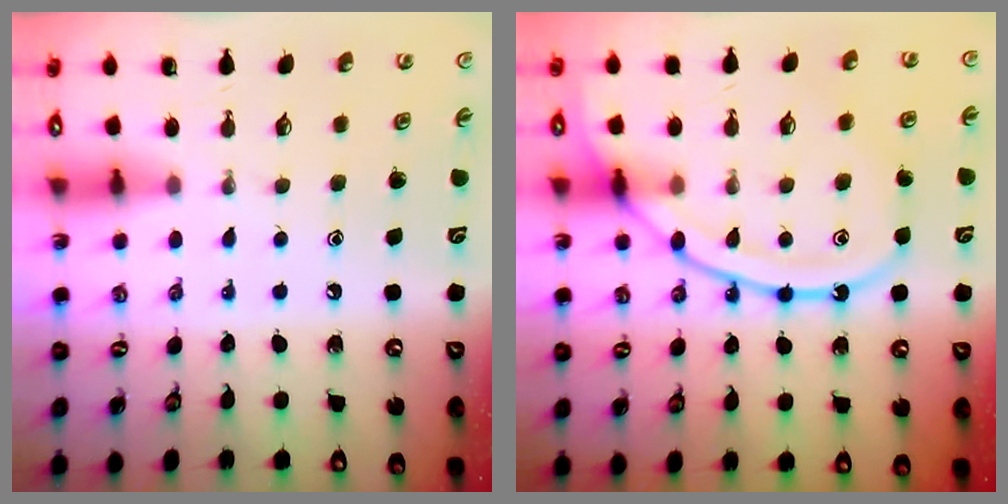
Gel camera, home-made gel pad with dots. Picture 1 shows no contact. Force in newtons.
{"total": 15.1, "press": 15.1, "slide": 1.1}